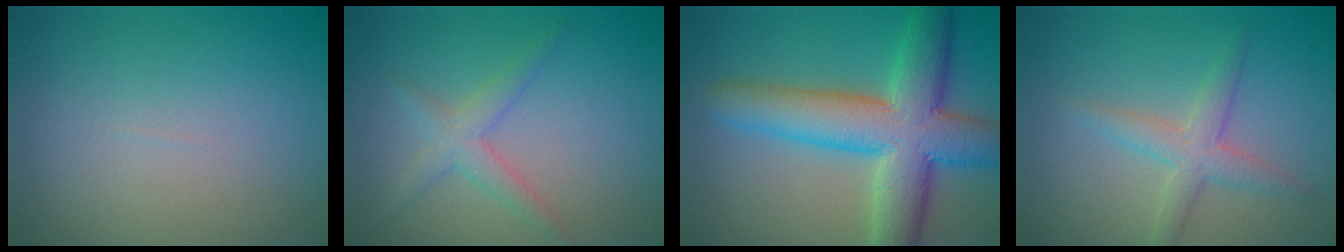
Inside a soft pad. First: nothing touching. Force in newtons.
{"total": 2.3, "press": 2.3, "slide": 0.1}
{"total": 10.1, "press": 10.1, "slide": 0.3}
{"total": 2.8, "press": 2.8, "slide": 0.0}